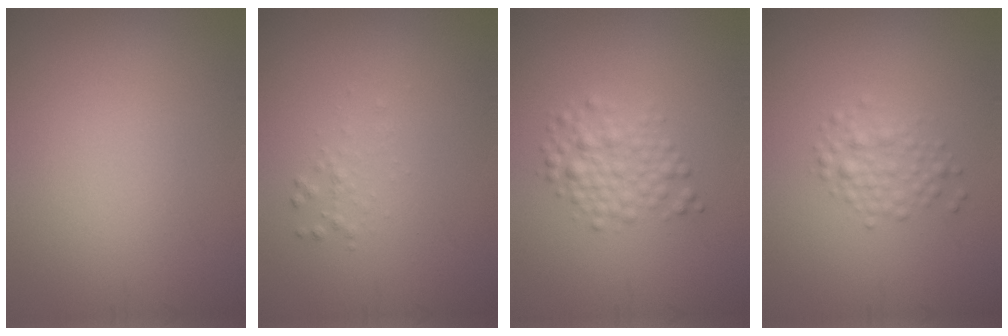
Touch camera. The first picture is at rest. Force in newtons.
{"total": 0.9, "press": 0.9, "slide": 0.0}
{"total": 2.8, "press": 2.8, "slide": 0.1}
{"total": 2.0, "press": 2.0, "slide": 0.0}